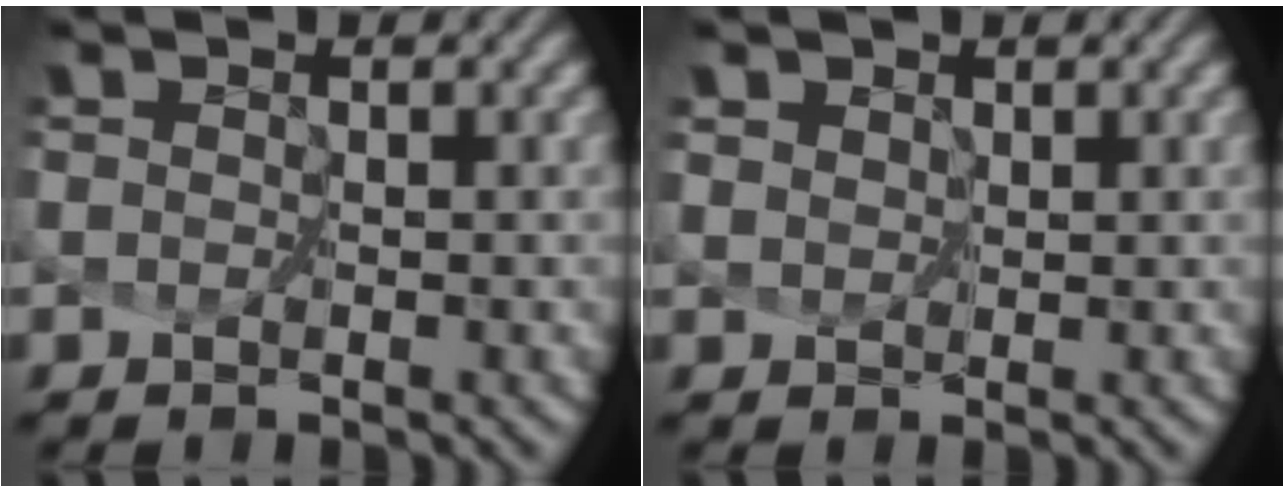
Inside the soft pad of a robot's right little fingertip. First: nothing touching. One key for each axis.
{"total": 3.3, "fx": 1.6, "fy": 2.4, "fz": 1.6, "tx": -0.035, "ty": 0.021, "tz": 0.010}